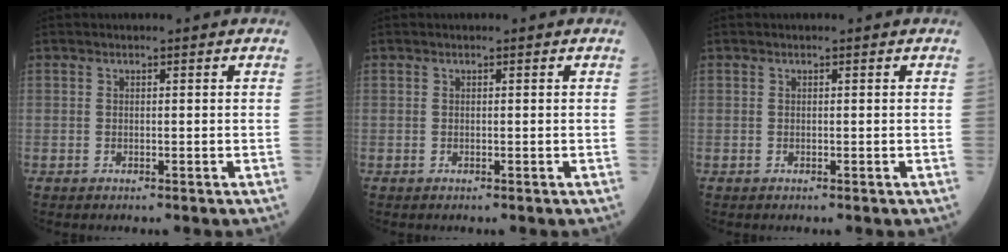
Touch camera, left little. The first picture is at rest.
{"total": 0.0}
{"total": 0.0}